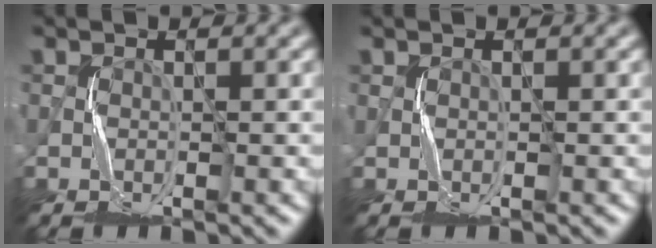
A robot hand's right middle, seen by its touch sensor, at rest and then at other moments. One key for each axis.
{"total": 0.0}